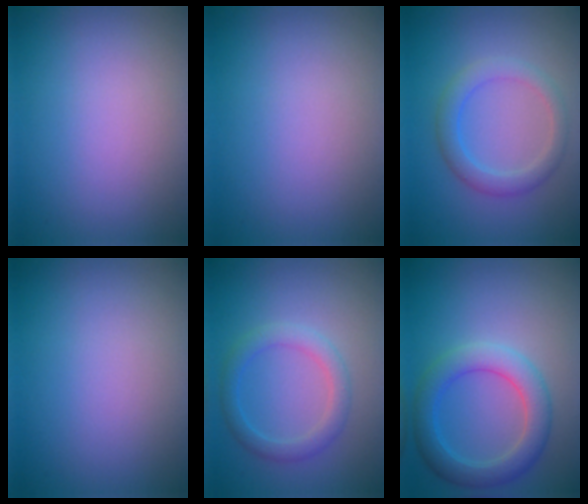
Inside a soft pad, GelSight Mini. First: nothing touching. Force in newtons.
{"total": 0.0}
{"total": 2.9, "press": 2.8, "slide": 0.1}
{"total": 0.0}
{"total": 2.6, "press": 2.6, "slide": 0.2}
{"total": 4.4, "press": 4.4, "slide": 0.2}